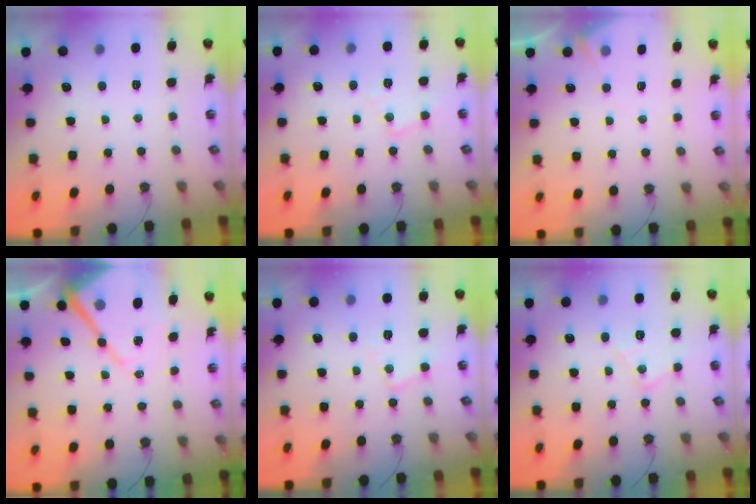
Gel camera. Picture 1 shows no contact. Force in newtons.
{"total": 6.4, "press": 6.4, "slide": 0.3}
{"total": 4.0, "press": 3.9, "slide": 0.6}
{"total": 12.8, "press": 12.8, "slide": 1.0}
{"total": 6.8, "press": 6.8, "slide": 0.4}
{"total": 9.5, "press": 9.5, "slide": 0.6}